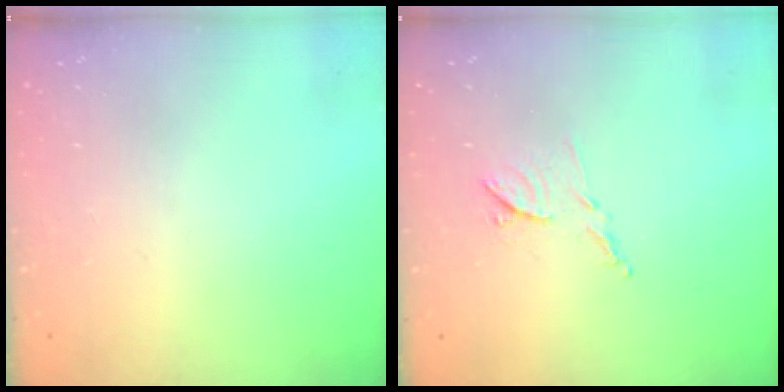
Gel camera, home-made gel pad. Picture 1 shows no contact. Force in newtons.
{"total": 7.7, "press": 7.7, "slide": 0.5}